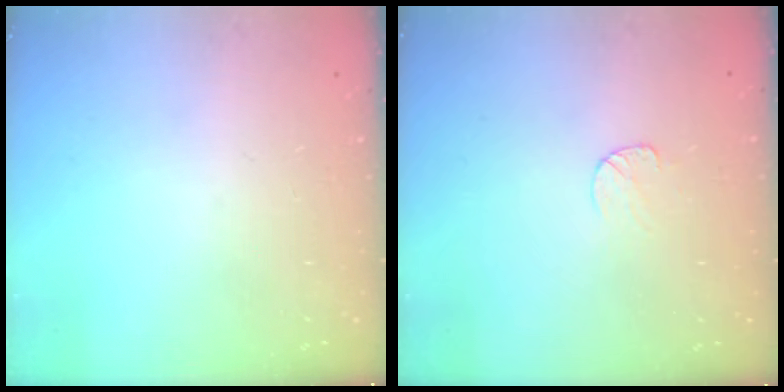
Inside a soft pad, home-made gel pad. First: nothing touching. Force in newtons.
{"total": 4.4, "press": 4.4, "slide": 0.4}